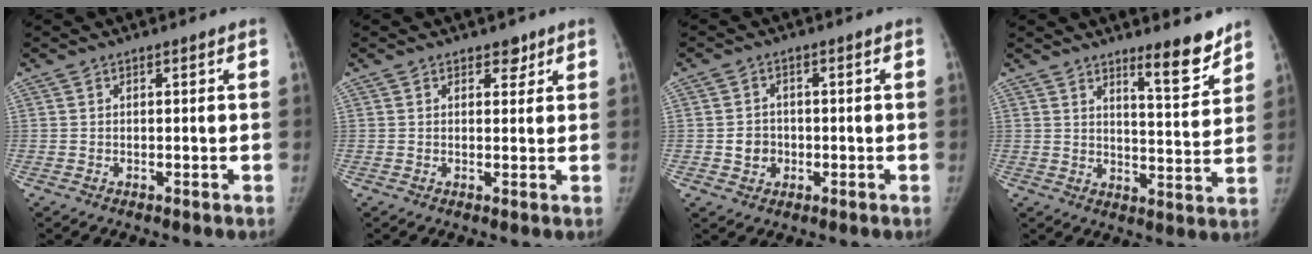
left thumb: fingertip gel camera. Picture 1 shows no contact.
{"total": 2.0, "force": [1.4, 1.2, 0.7], "torque": [0.006, -0.007, 0.015]}
{"total": 3.8, "force": [-0.7, 3.5, 1.4], "torque": [-0.005, 0.006, -0.011]}
{"total": 8.4, "force": [6.5, 1.6, 5.1], "torque": [-0.056, -0.058, 0.099]}